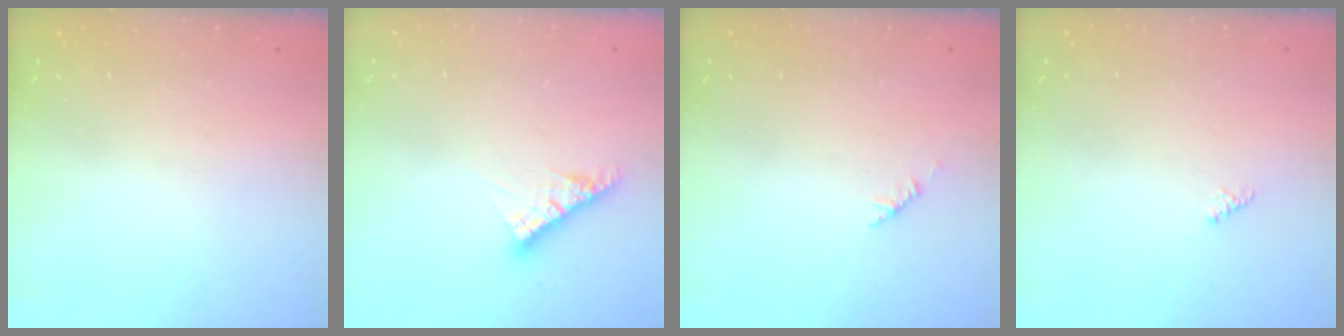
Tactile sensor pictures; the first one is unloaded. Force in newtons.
{"total": 7.8, "press": 7.7, "slide": 0.8}
{"total": 1.9, "press": 1.8, "slide": 0.6}
{"total": 1.1, "press": 1.1, "slide": 0.3}